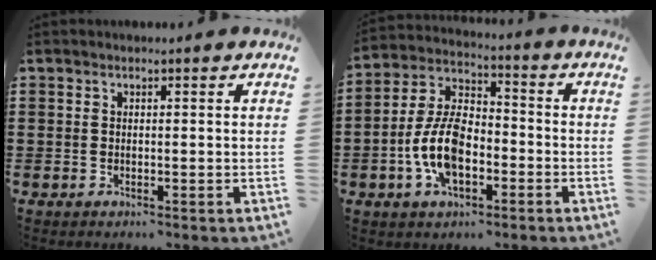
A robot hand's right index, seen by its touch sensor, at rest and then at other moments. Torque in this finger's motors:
{"motor_torque": [2.14, 0.00, 1.05, 0.21]}